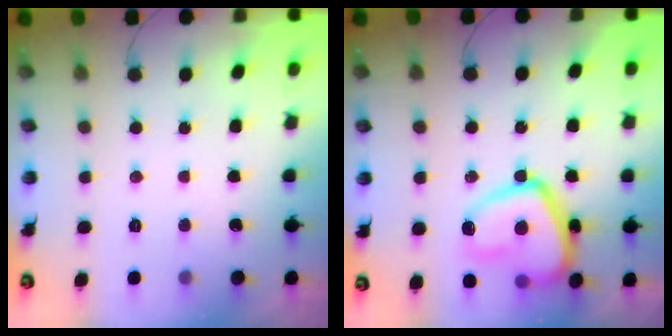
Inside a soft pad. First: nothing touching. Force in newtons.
{"total": 15.9, "press": 15.8, "slide": 1.6}